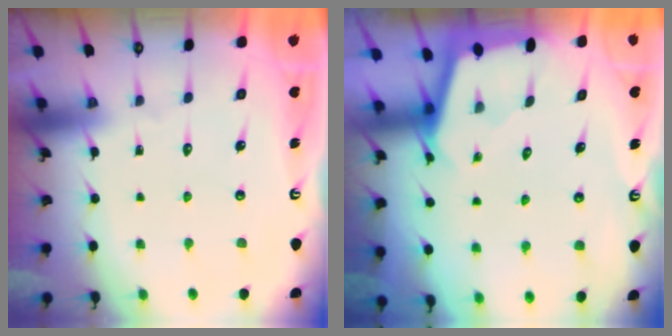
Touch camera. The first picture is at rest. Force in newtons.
{"total": 1.8, "press": 1.8, "slide": 0.2}